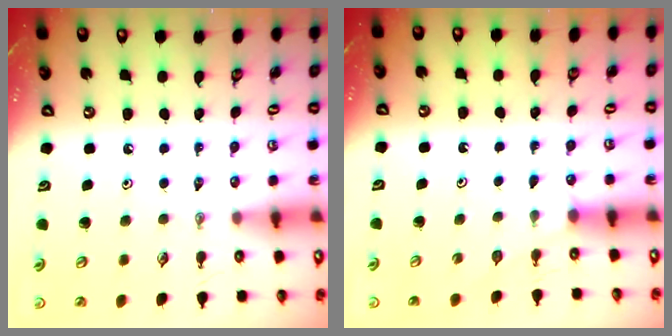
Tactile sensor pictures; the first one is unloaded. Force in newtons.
{"total": 1.7, "press": 1.7, "slide": 0.2}